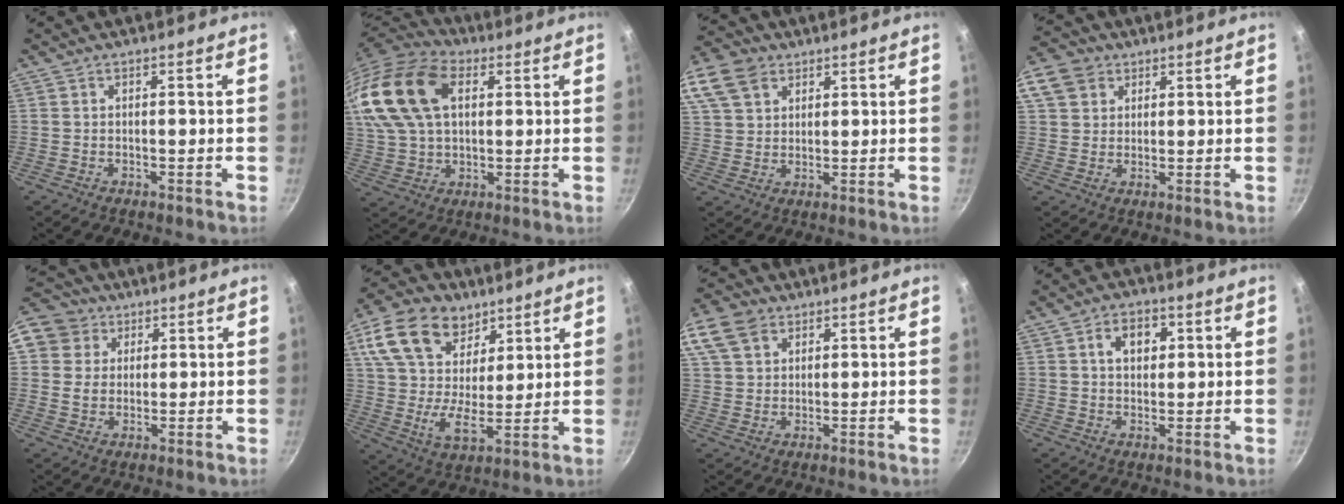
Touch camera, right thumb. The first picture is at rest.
{"total": 20.9, "force": [6.5, 13.1, 14.9], "torque": [-0.290, 0.005, 0.116]}
{"total": 16.9, "force": [8.7, 12.0, 8.1], "torque": [-0.192, 0.027, 0.167]}
{"total": 13.6, "force": [5.9, 10.9, 5.7], "torque": [-0.126, 0.026, 0.106]}
{"total": 10.6, "force": [4.8, 9.0, 3.0], "torque": [-0.039, 0.005, 0.076]}
{"total": 18.8, "force": [9.9, 12.1, 10.5], "torque": [-0.176, -0.029, 0.174]}
{"total": 14.8, "force": [7.6, 10.5, 7.1], "torque": [-0.162, 0.020, 0.144]}
{"total": 6.0, "force": [1.9, 4.3, 3.8], "torque": [-0.040, 0.001, 0.027]}